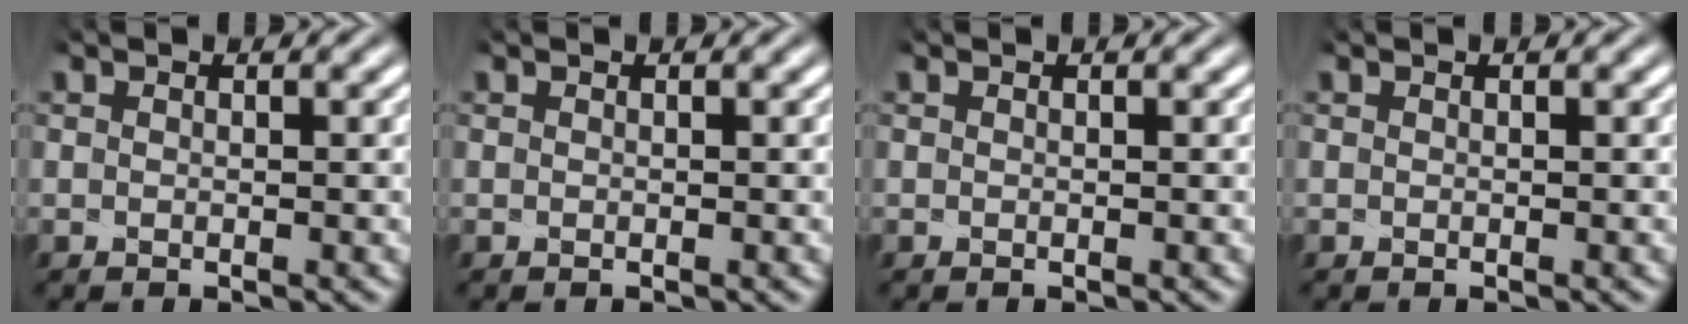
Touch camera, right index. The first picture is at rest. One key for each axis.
{"total": 0.0}
{"total": 0.0}
{"total": 0.0}